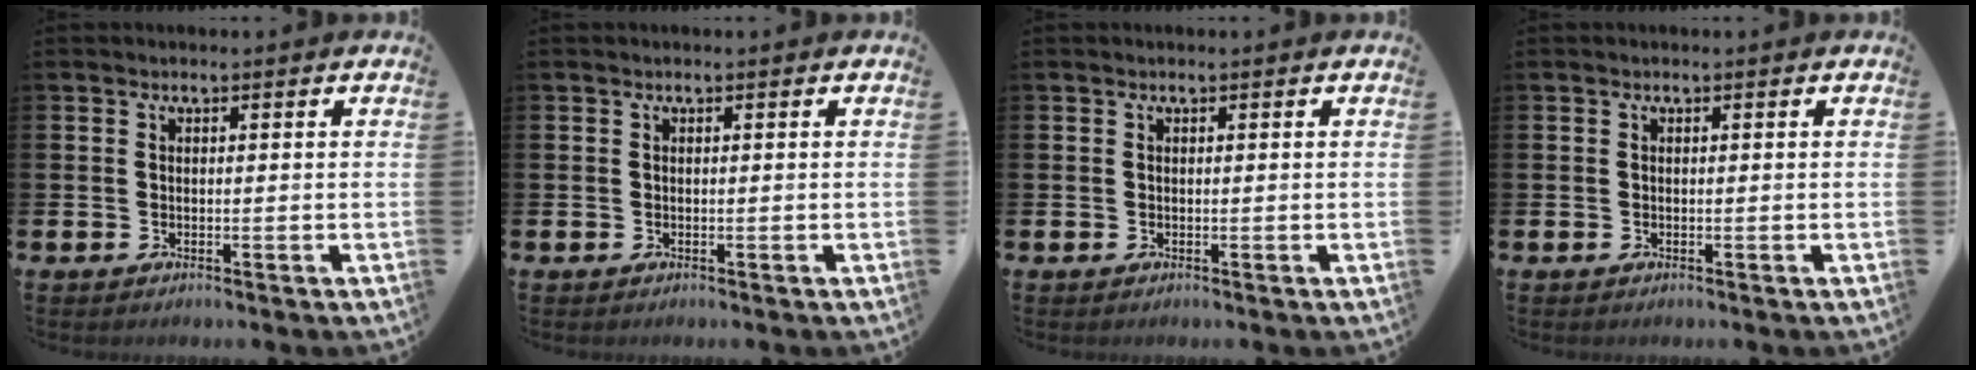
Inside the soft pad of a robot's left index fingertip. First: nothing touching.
{"total": 0.0}
{"total": 0.0}
{"total": 0.0}